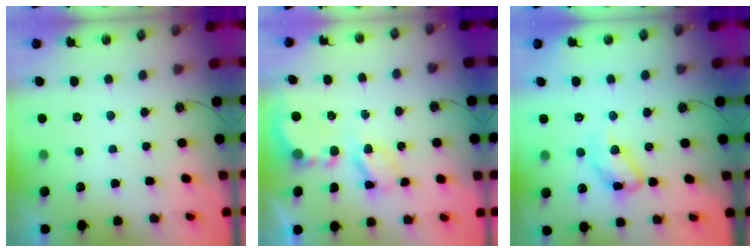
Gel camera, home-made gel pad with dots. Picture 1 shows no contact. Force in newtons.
{"total": 4.9, "press": 4.9, "slide": 0.4}
{"total": 10.7, "press": 10.7, "slide": 0.1}